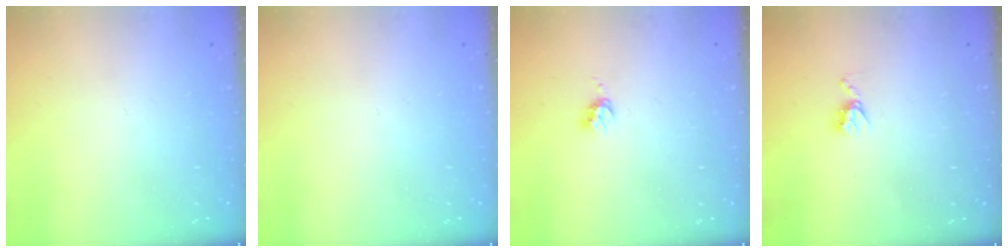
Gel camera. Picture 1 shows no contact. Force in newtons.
{"total": 0.0}
{"total": 3.7, "press": 3.7, "slide": 0.4}
{"total": 4.2, "press": 4.2, "slide": 0.4}